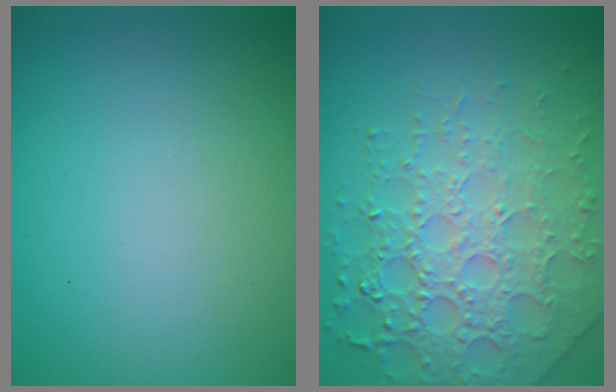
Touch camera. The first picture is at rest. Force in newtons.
{"total": 7.8, "press": 5.5, "slide": 5.5}